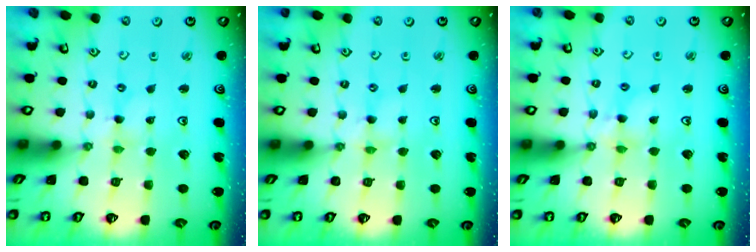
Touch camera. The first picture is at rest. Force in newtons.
{"total": 0.8, "press": 0.7, "slide": 0.2}
{"total": 4.0, "press": 4.0, "slide": 0.3}